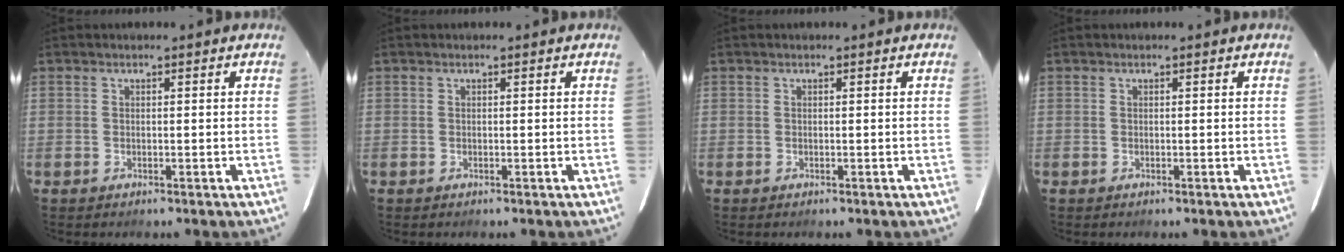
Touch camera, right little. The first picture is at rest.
{"total": 0.0}
{"total": 0.0}
{"total": 0.0}